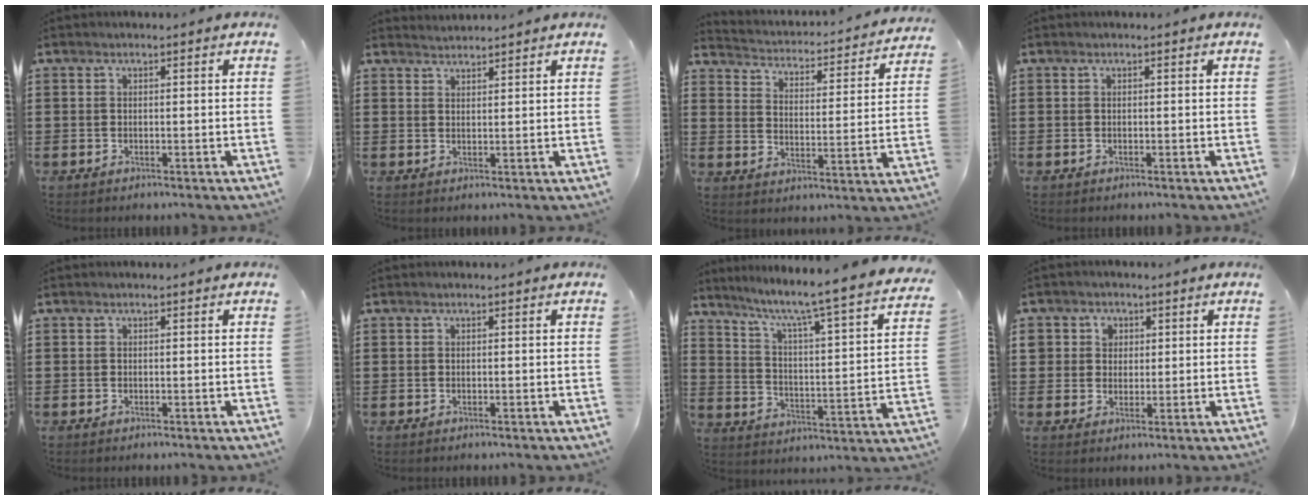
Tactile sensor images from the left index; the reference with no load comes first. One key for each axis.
{"total": 1.6, "fx": 1.6, "fy": -0.1, "fz": -0.1, "tx": -0.001, "ty": 0.003, "tz": 0.032}
{"total": 2.2, "fx": 2.2, "fy": 0.2, "fz": 0.0, "tx": -0.020, "ty": -0.028, "tz": 0.026}
{"total": 0.0}
{"total": 0.0}
{"total": 0.0}
{"total": 5.6, "fx": 4.5, "fy": -0.9, "fz": 3.2, "tx": -0.084, "ty": -0.052, "tz": 0.060}
{"total": 3.2, "fx": 1.0, "fy": 3.0, "fz": -0.1, "tx": -0.017, "ty": 0.013, "tz": 0.015}